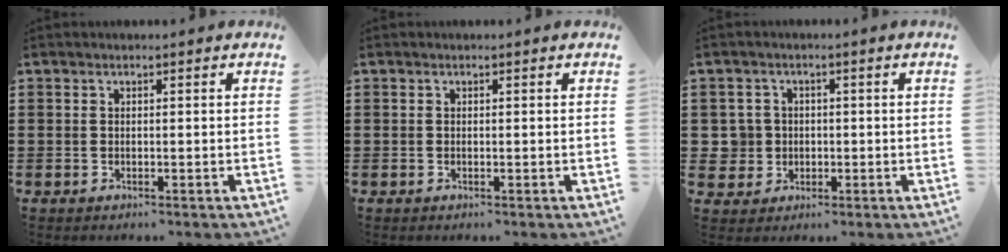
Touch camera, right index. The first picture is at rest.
{"total": 0.0}
{"total": 3.7, "force": [-0.3, 3.7, 0.5], "torque": [-0.036, 0.007, -0.011]}